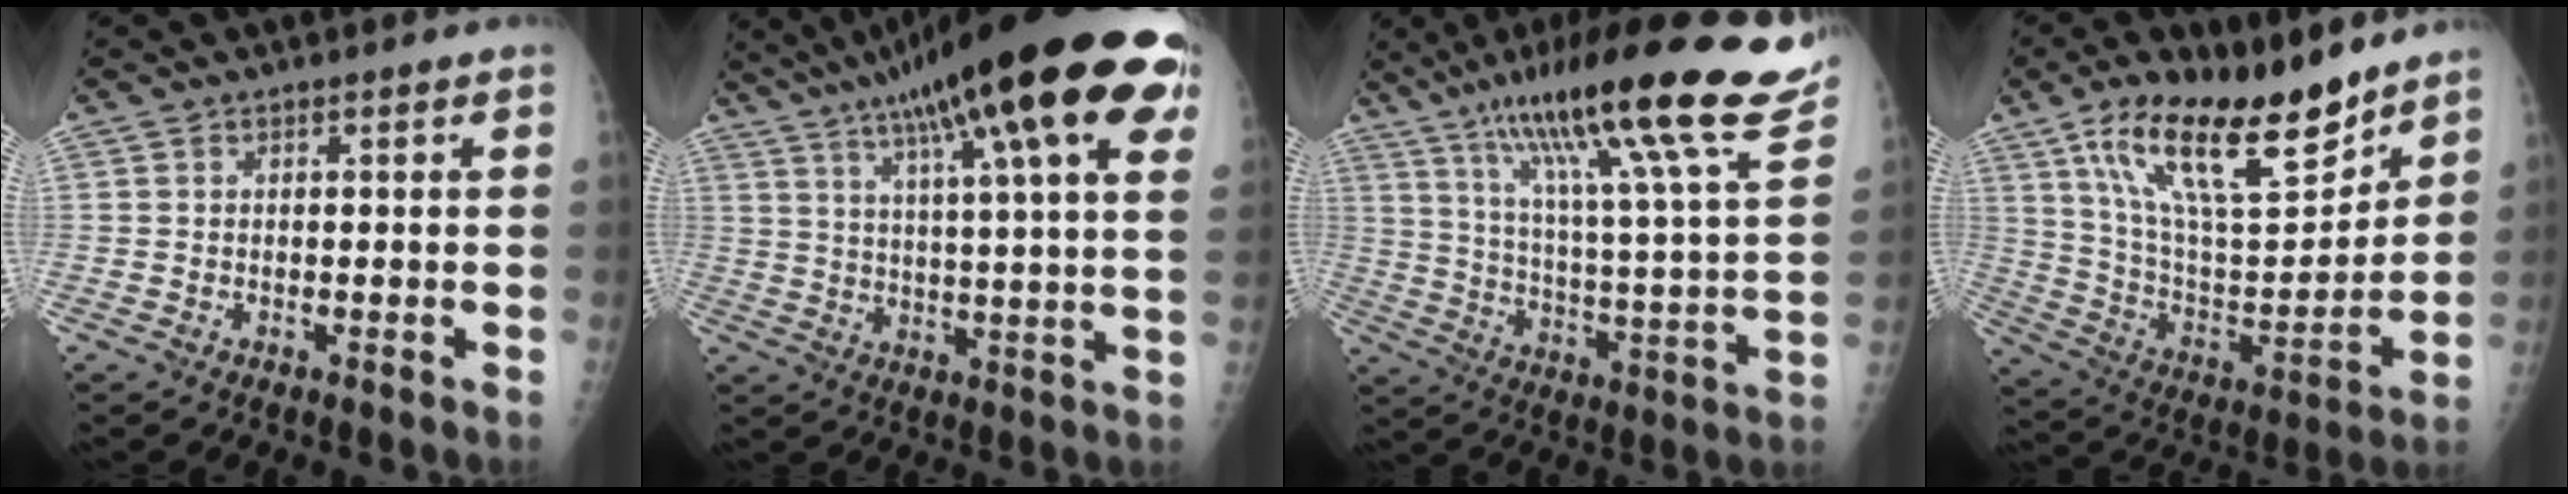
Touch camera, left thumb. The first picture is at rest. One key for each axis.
{"total": 29.4, "fx": 15.6, "fy": 5.6, "fz": 24.2, "tx": -0.339, "ty": 0.001, "tz": 0.226}
{"total": 29.1, "fx": 19.6, "fy": 3.7, "fz": 21.1, "tx": -0.319, "ty": -0.056, "tz": 0.300}
{"total": 22.5, "fx": 15.1, "fy": 7.3, "fz": 15.0, "tx": -0.224, "ty": -0.066, "tz": 0.271}